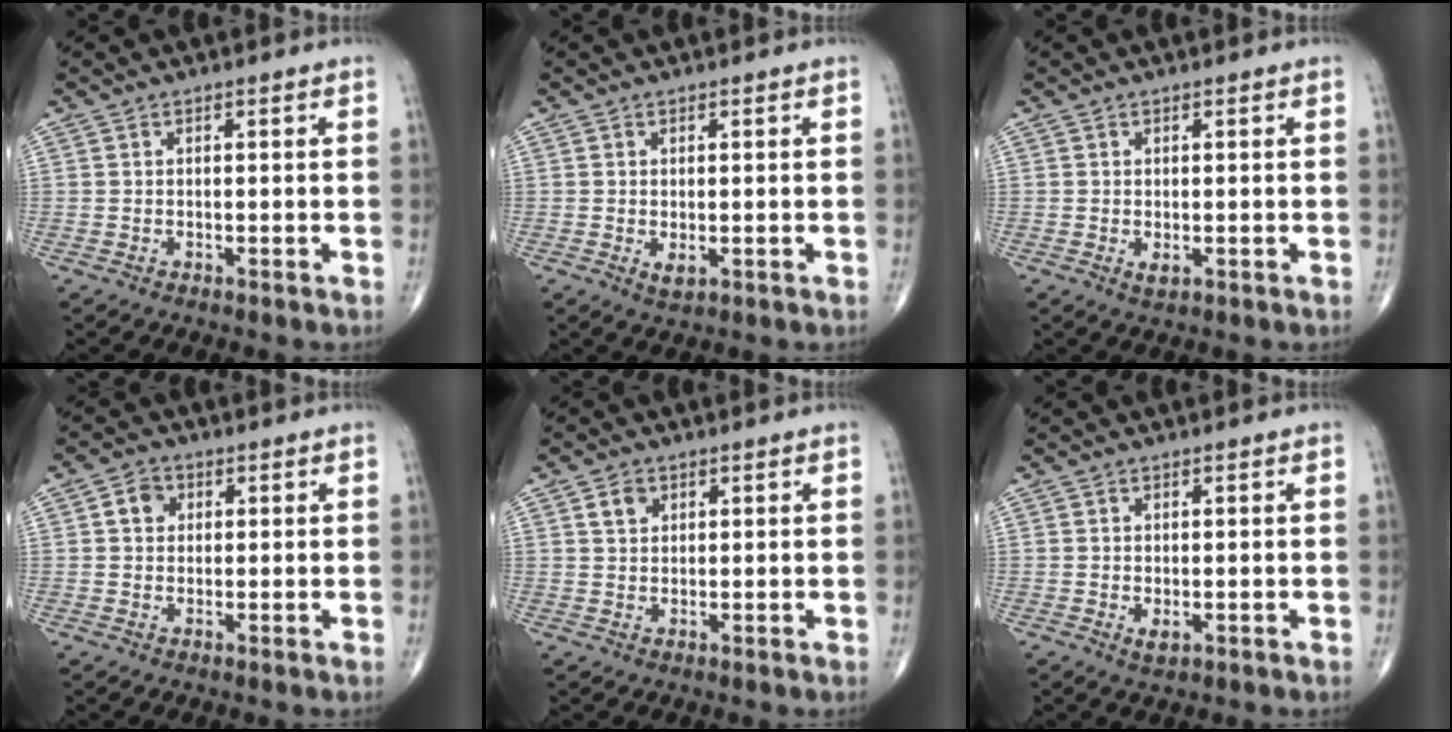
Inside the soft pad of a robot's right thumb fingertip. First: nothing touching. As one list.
[{"total": 1.9, "force": [-0.3, 0.9, 1.6], "torque": [-0.026, -0.005, 0.000]}, {"total": 1.5, "force": [-0.3, 0.7, 1.3], "torque": [-0.021, -0.005, -0.001]}, {"total": 3.5, "force": [0.9, 2.9, 1.7], "torque": [-0.015, 0.005, 0.012]}, {"total": 2.9, "force": [1.4, 2.1, 1.4], "torque": [-0.017, -0.003, 0.024]}, {"total": 1.7, "force": [-0.3, 0.8, 1.4], "torque": [-0.024, -0.005, 0.000]}]